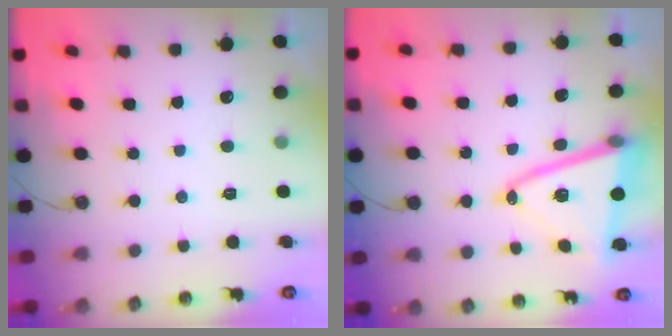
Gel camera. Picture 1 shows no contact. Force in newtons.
{"total": 16.9, "press": 16.7, "slide": 2.4}